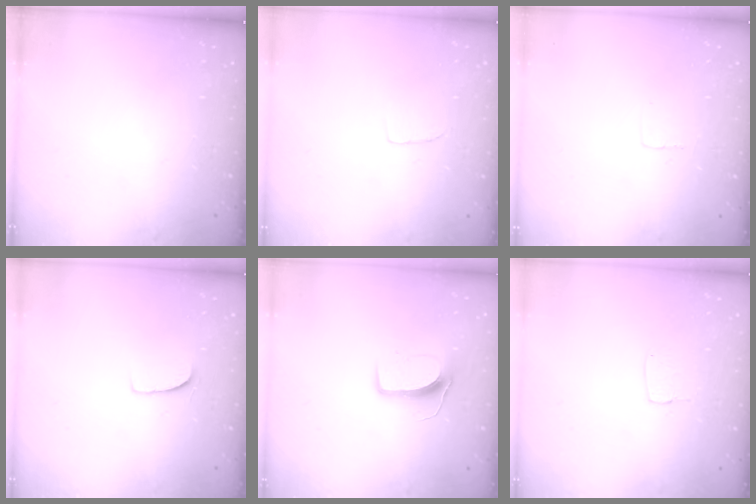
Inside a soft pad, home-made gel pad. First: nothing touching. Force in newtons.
{"total": 2.7, "press": 2.7, "slide": 0.2}
{"total": 2.4, "press": 2.4, "slide": 0.1}
{"total": 5.7, "press": 5.6, "slide": 0.5}
{"total": 9.3, "press": 9.3, "slide": 0.5}
{"total": 3.3, "press": 3.3, "slide": 0.1}